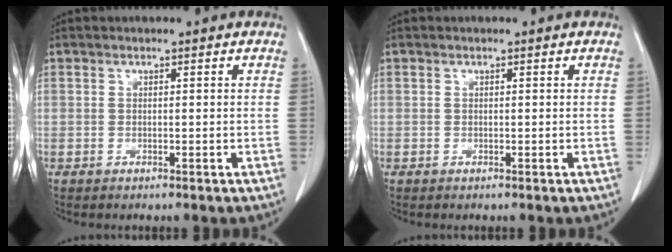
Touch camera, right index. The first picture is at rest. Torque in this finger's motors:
{"motor_torque": [0.11, 0.07, 0.01, 0.01]}